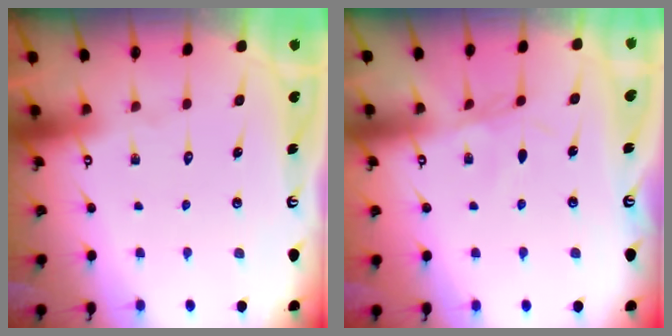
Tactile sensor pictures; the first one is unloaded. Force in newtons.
{"total": 1.7, "press": 1.6, "slide": 0.3}